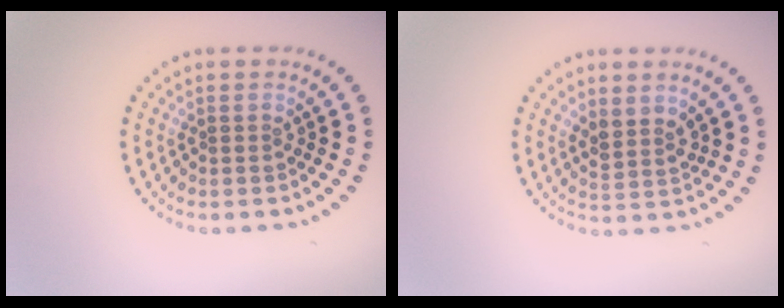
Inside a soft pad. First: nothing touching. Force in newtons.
{"total": 2.0, "press": 1.6, "slide": 1.1}